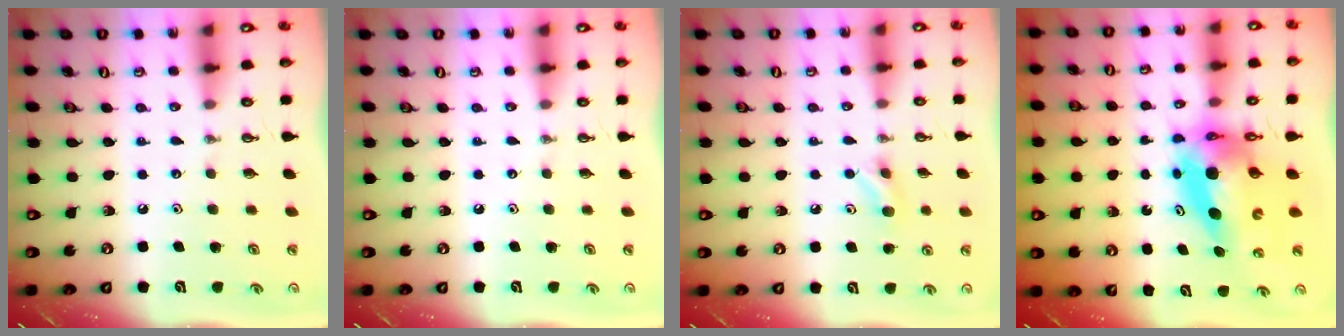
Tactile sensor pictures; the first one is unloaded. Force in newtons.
{"total": 0.0}
{"total": 5.7, "press": 5.5, "slide": 1.5}
{"total": 10.0, "press": 9.9, "slide": 0.8}